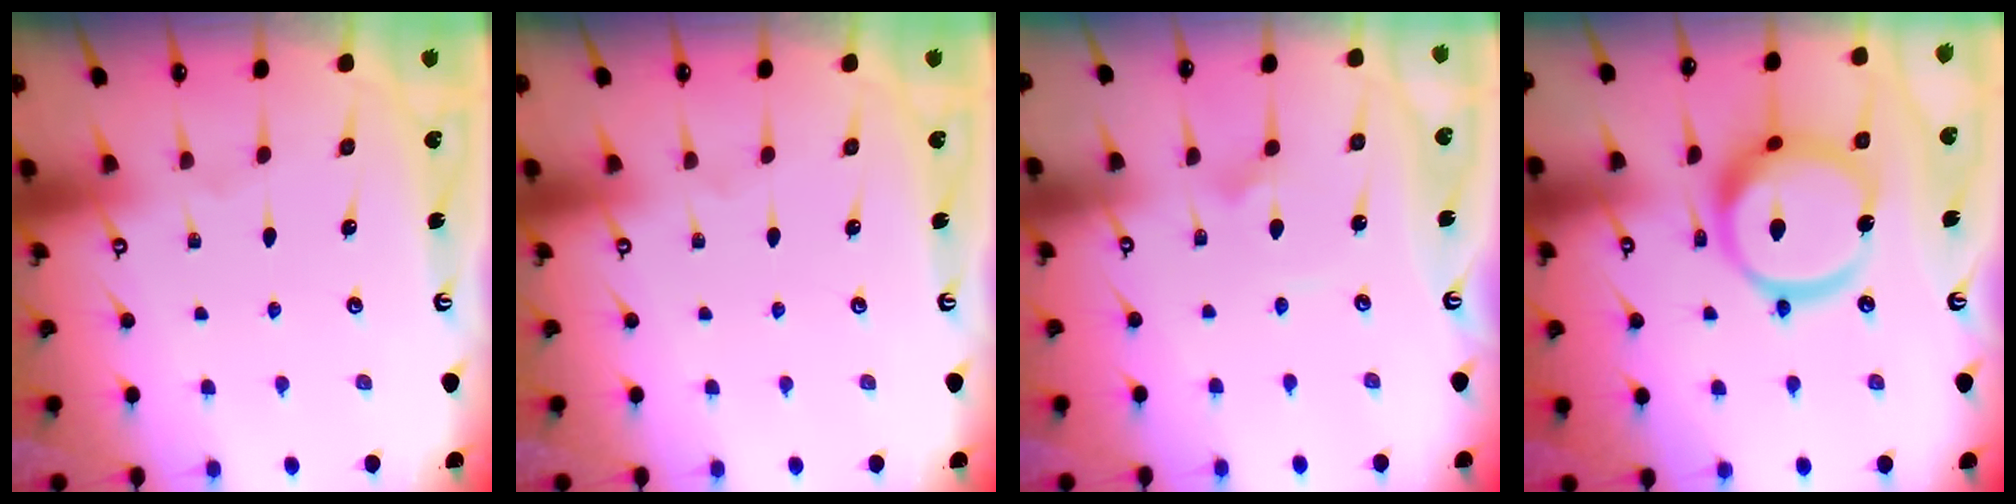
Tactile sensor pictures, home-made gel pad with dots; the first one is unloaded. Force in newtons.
{"total": 0.0}
{"total": 3.0, "press": 3.0, "slide": 0.2}
{"total": 18.3, "press": 18.2, "slide": 2.1}